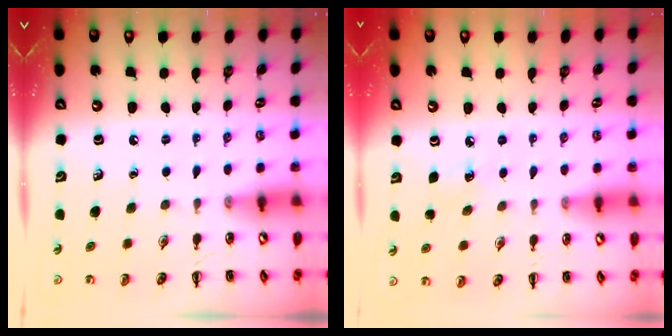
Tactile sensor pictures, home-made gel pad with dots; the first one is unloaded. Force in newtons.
{"total": 4.8, "press": 4.6, "slide": 1.3}